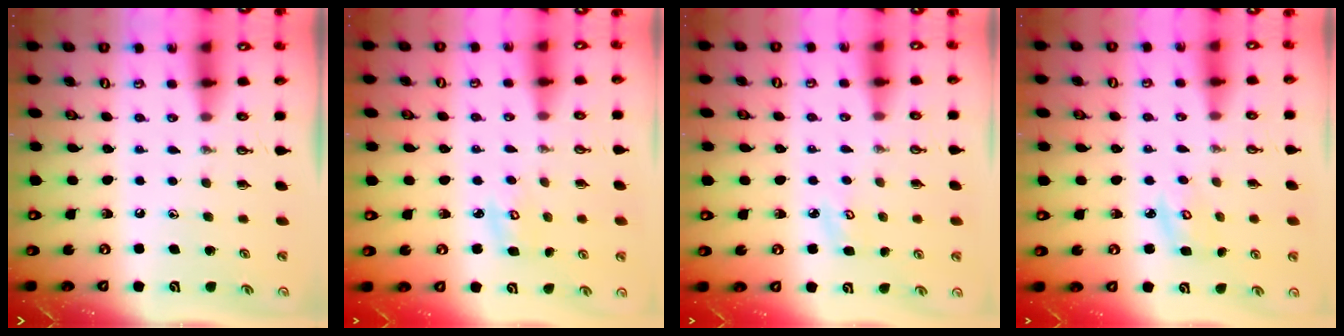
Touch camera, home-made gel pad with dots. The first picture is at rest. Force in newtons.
{"total": 2.9, "press": 2.9, "slide": 0.2}
{"total": 3.5, "press": 3.5, "slide": 0.4}
{"total": 4.4, "press": 4.4, "slide": 0.5}